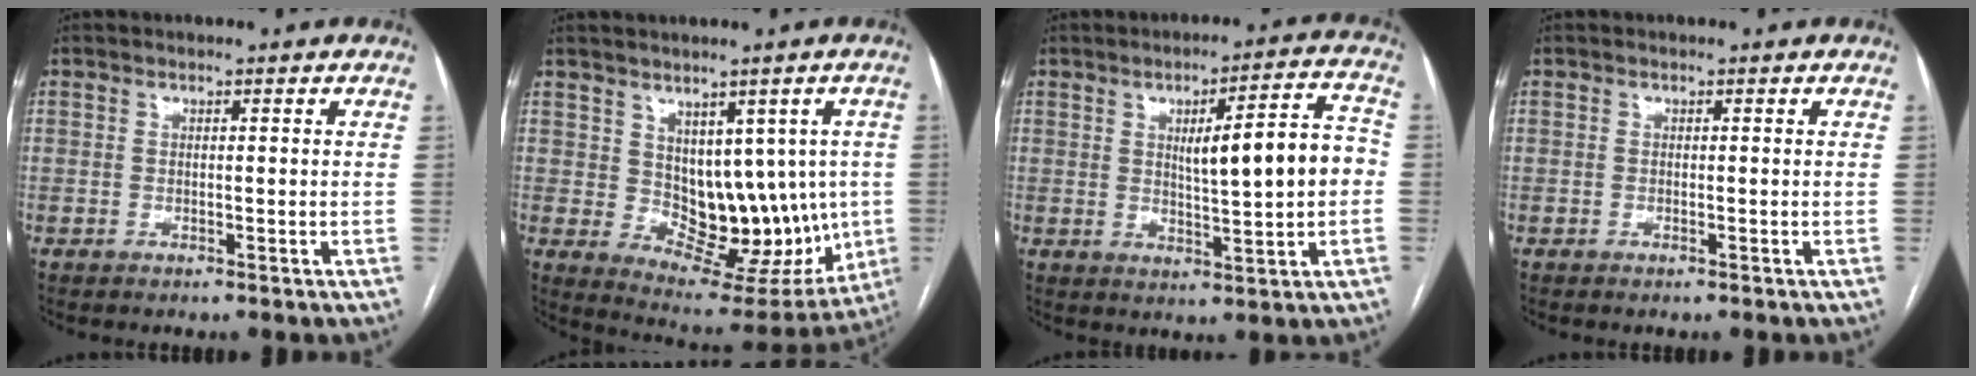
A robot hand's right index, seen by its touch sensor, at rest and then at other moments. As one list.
[{"total": 12.6, "force": [0.7, 8.2, 9.5], "torque": [-0.105, 0.012, 0.043]}, {"total": 10.7, "force": [0.6, 1.5, 10.6], "torque": [-0.150, 0.024, 0.015]}, {"total": 0.0}]